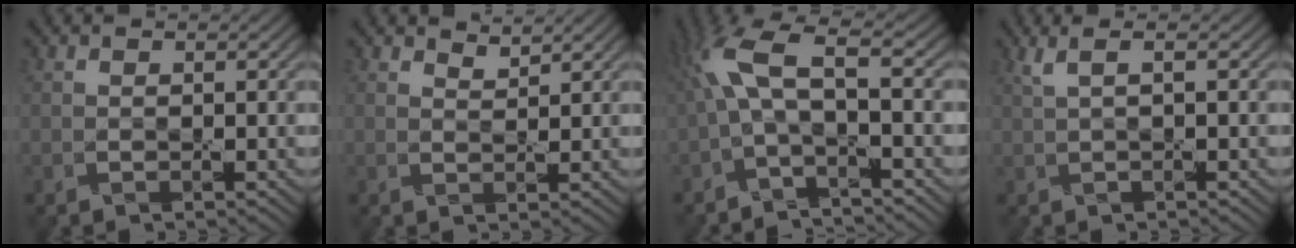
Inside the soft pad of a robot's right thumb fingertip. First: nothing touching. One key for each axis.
{"total": 1.8, "fx": 1.7, "fy": 0.2, "fz": 0.5, "tx": -0.017, "ty": 0.000, "tz": 0.038}
{"total": 7.9, "fx": -0.5, "fy": 2.4, "fz": 7.5, "tx": -0.169, "ty": 0.027, "tz": -0.028}
{"total": 2.0, "fx": 0.7, "fy": 0.1, "fz": 1.9, "tx": -0.042, "ty": 0.011, "tz": 0.015}